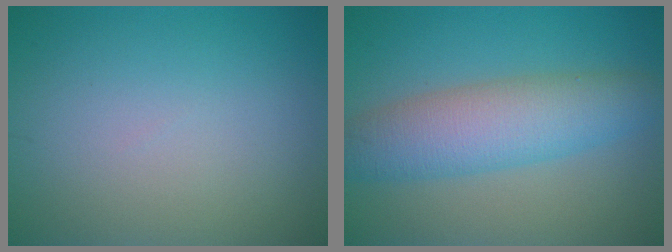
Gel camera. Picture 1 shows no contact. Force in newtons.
{"total": 6.3, "press": 6.3, "slide": 0.1}